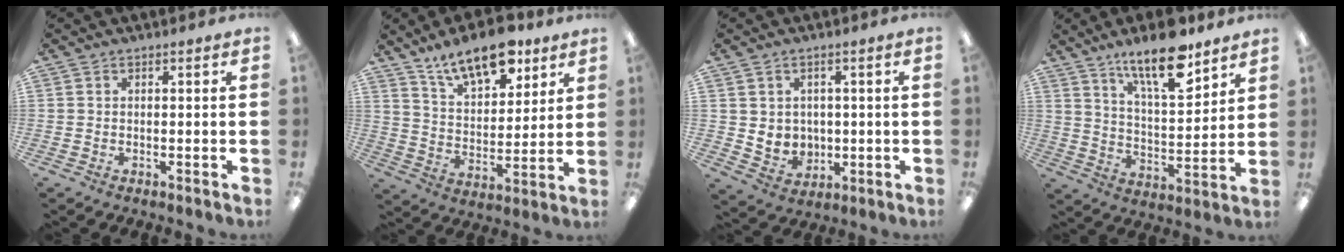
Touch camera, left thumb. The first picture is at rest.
{"total": 14.9, "force": [10.8, 6.4, 7.9], "torque": [-0.124, -0.056, 0.189]}
{"total": 4.9, "force": [1.5, 4.6, 0.7], "torque": [-0.012, -0.008, 0.032]}
{"total": 15.3, "force": [11.2, 4.6, 9.3], "torque": [-0.150, -0.062, 0.187]}